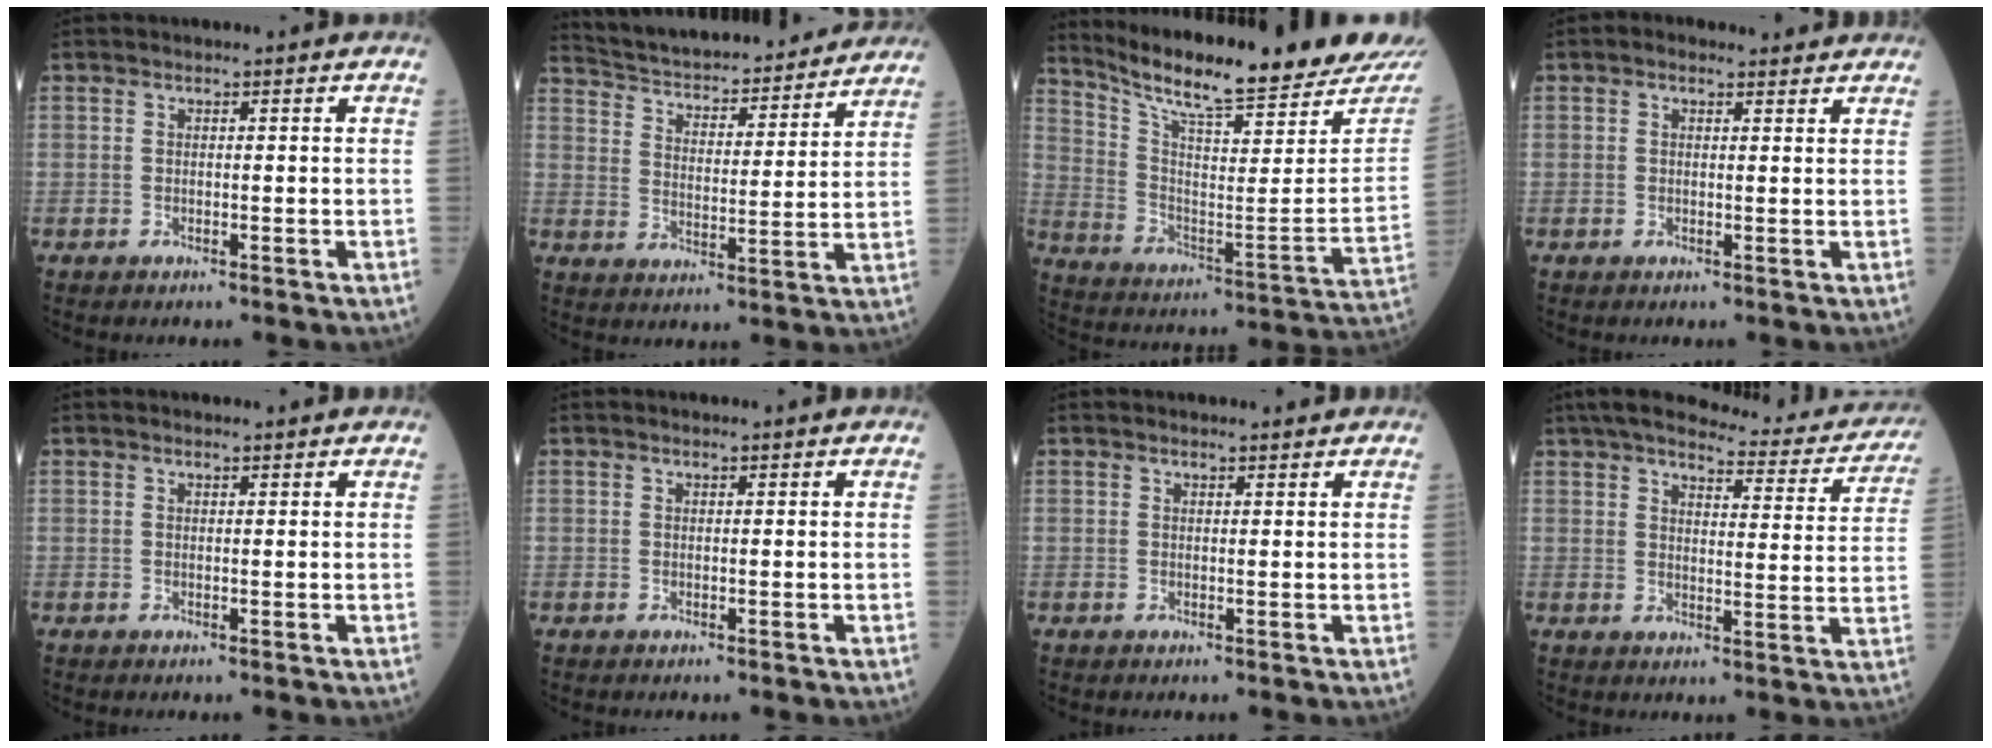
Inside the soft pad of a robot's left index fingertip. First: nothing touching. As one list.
[{"total": 22.7, "force": [21.1, 3.8, 7.6], "torque": [-0.123, -0.003, 0.292]}, {"total": 22.7, "force": [20.6, 0.2, 9.5], "torque": [-0.170, -0.077, 0.303]}, {"total": 2.7, "force": [2.1, 1.3, 1.1], "torque": [-0.018, 0.021, 0.027]}, {"total": 1.9, "force": [1.8, 0.1, 0.5], "torque": [-0.010, 0.009, 0.024]}, {"total": 0.9, "force": [0.8, 0.0, 0.3], "torque": [-0.008, 0.005, 0.013]}, {"total": 2.5, "force": [2.5, 0.3, 0.5], "torque": [-0.012, 0.008, 0.030]}, {"total": 20.2, "force": [18.0, 3.8, 8.2], "torque": [-0.104, -0.021, 0.212]}]